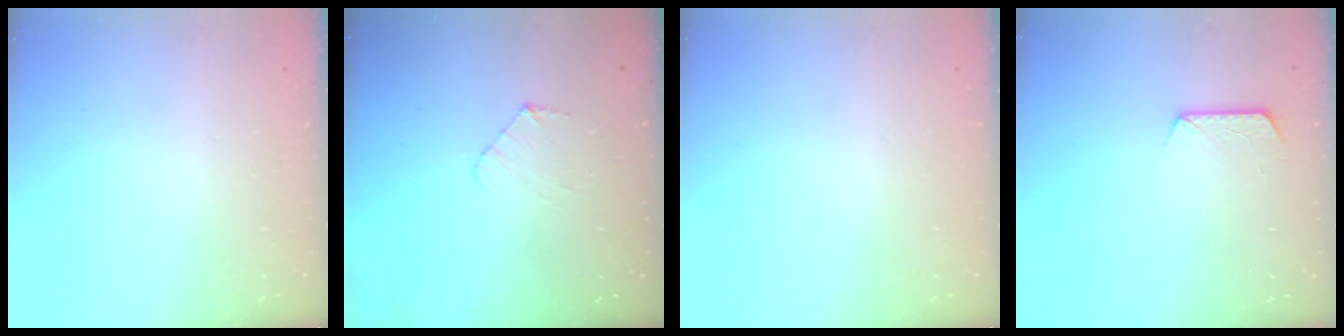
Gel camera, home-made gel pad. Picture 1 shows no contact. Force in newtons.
{"total": 3.6, "press": 3.6, "slide": 0.3}
{"total": 0.0}
{"total": 7.9, "press": 7.8, "slide": 0.8}